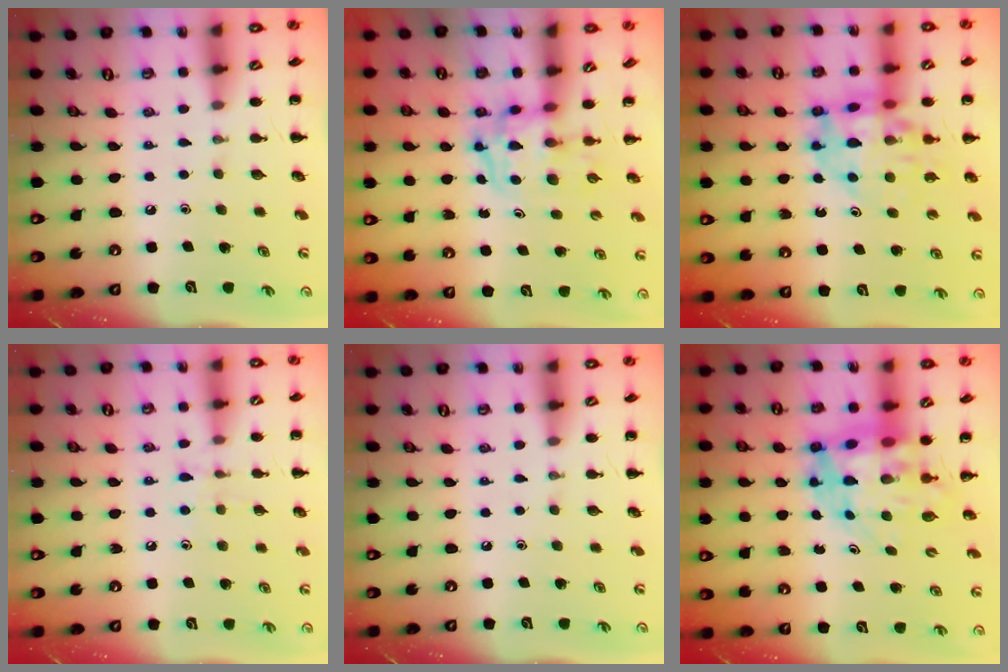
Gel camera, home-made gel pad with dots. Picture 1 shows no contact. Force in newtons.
{"total": 3.4, "press": 3.3, "slide": 0.6}
{"total": 15.5, "press": 15.0, "slide": 4.0}
{"total": 6.5, "press": 6.3, "slide": 1.4}
{"total": 0.0}
{"total": 10.0, "press": 9.6, "slide": 2.7}